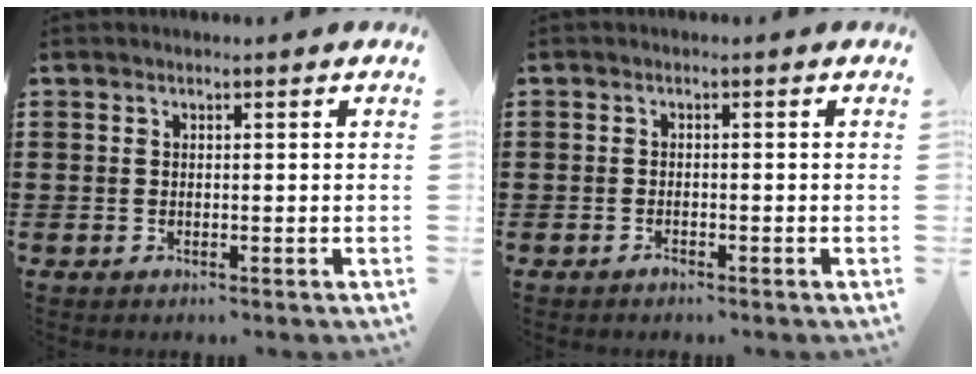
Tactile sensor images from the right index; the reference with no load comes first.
{"total": 0.8, "force": [-0.7, 0.2, 0.3], "torque": [-0.008, -0.003, -0.013]}